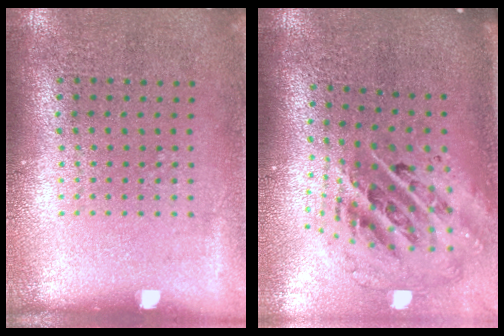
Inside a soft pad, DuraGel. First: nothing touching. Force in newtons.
{"total": 2.8, "press": 1.9, "slide": 2.0}